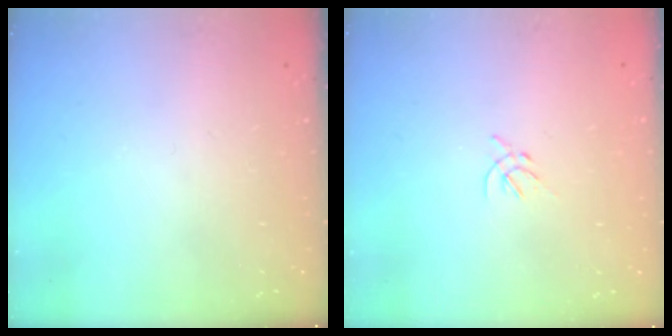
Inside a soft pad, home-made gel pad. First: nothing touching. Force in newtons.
{"total": 1.7, "press": 1.6, "slide": 0.6}